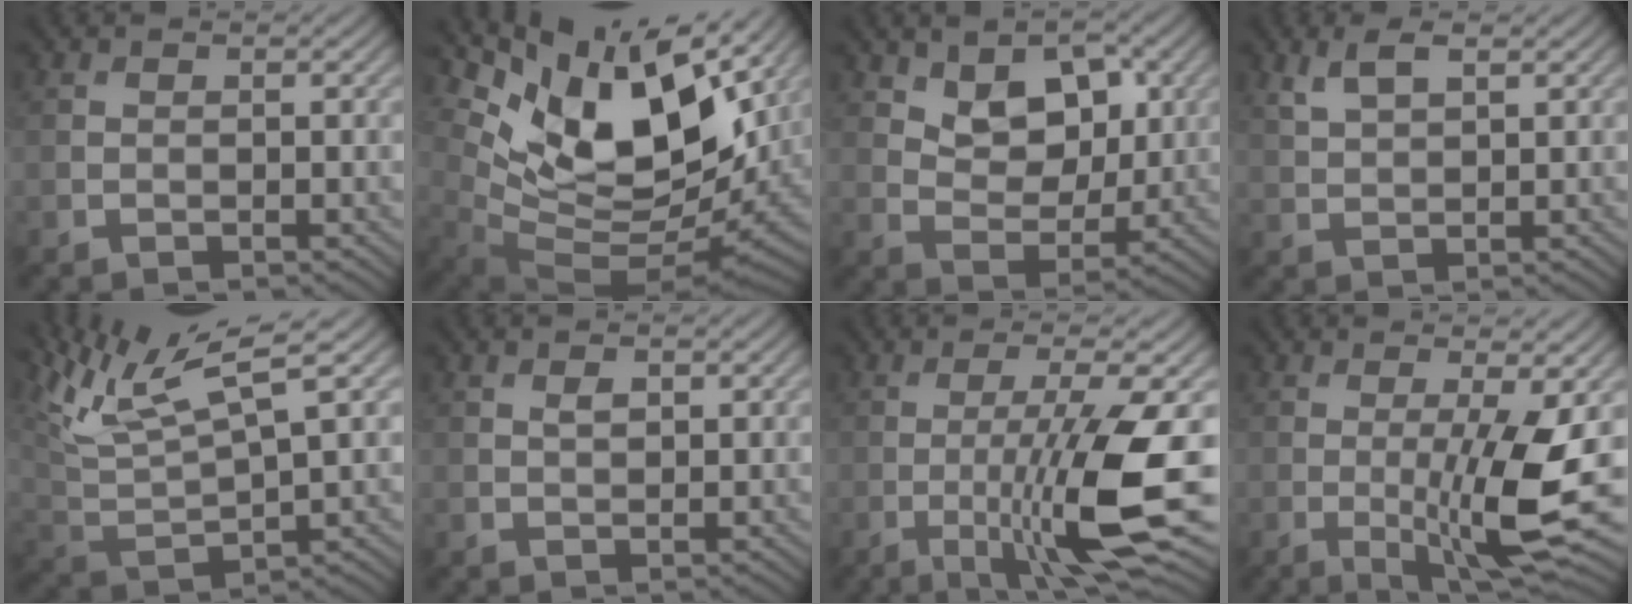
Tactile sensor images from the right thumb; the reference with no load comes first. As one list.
[{"total": 14.5, "force": [6.2, 7.1, 11.0], "torque": [-0.212, -0.006, 0.125]}, {"total": 7.5, "force": [3.0, 4.7, 5.0], "torque": [-0.087, -0.013, 0.046]}, {"total": 3.8, "force": [2.2, 1.4, 2.7], "torque": [-0.067, 0.004, 0.050]}, {"total": 10.2, "force": [6.6, 2.3, 7.4], "torque": [-0.157, 0.012, 0.127]}, {"total": 1.1, "force": [0.4, 0.6, 0.9], "torque": [-0.018, -0.003, 0.009]}, {"total": 11.7, "force": [-2.9, 1.6, 11.2], "torque": [-0.168, 0.004, -0.052]}, {"total": 9.7, "force": [-1.2, 1.6, 9.5], "torque": [-0.152, -0.004, -0.016]}]